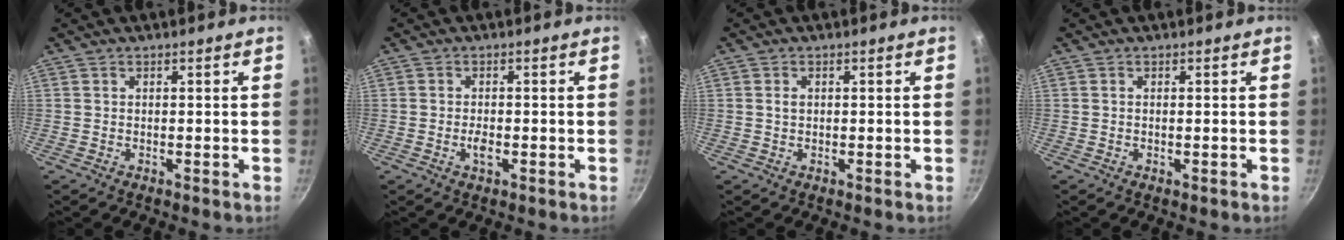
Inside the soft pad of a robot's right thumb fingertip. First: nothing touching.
{"total": 2.4, "force": [-0.7, 1.2, 1.9], "torque": [-0.035, 0.006, -0.014]}
{"total": 1.3, "force": [0.1, 0.9, 0.8], "torque": [-0.013, 0.004, 0.002]}
{"total": 0.0}